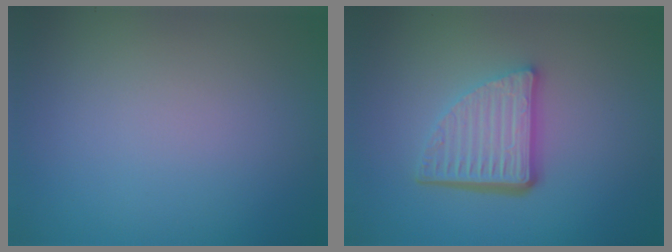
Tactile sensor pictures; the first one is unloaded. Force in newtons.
{"total": 5.3, "press": 3.7, "slide": 3.9}